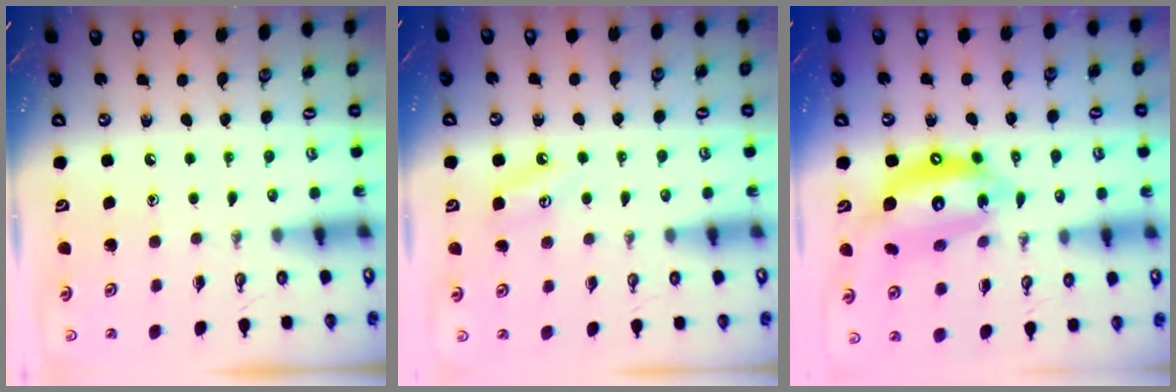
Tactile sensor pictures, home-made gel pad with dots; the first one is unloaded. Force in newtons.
{"total": 3.4, "press": 3.3, "slide": 0.7}
{"total": 14.8, "press": 14.7, "slide": 1.5}